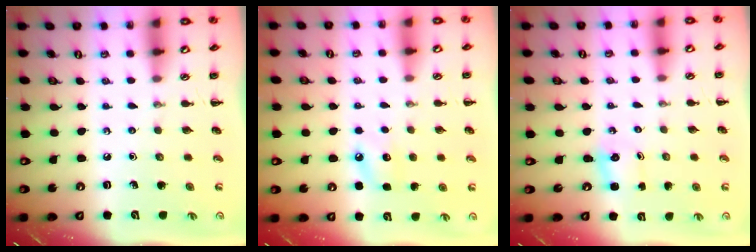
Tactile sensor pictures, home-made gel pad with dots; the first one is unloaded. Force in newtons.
{"total": 7.4, "press": 7.1, "slide": 2.1}
{"total": 1.8, "press": 1.7, "slide": 0.6}